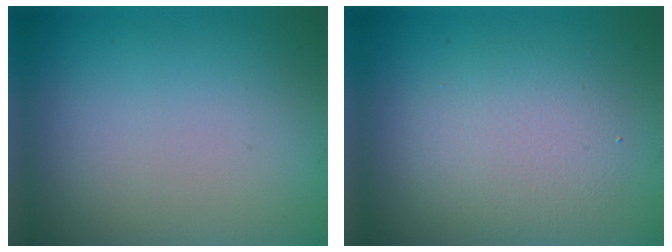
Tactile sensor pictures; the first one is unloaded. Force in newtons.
{"total": 4.0, "press": 4.0, "slide": 0.0}